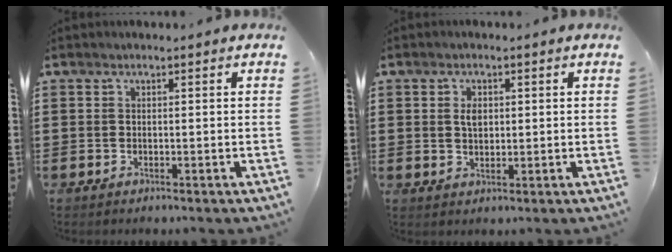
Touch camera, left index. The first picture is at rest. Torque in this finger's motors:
{"motor_torque": [0.97, 1.17, 0.17, 0.04]}